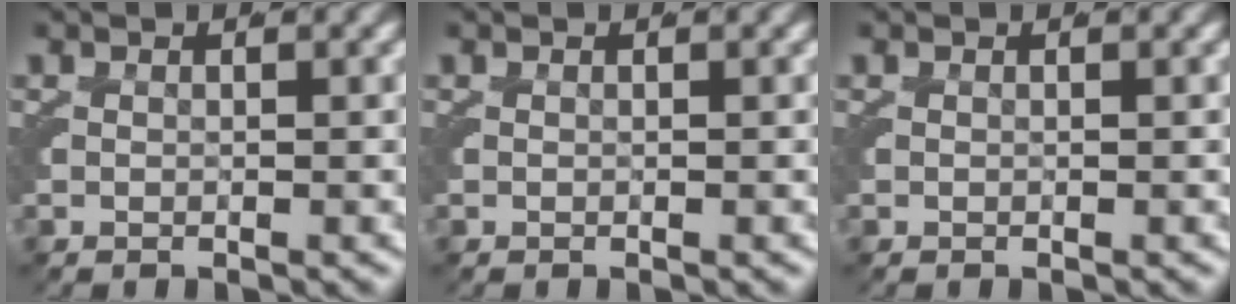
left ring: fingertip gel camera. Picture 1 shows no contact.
{"total": 0.0}
{"total": 0.0}